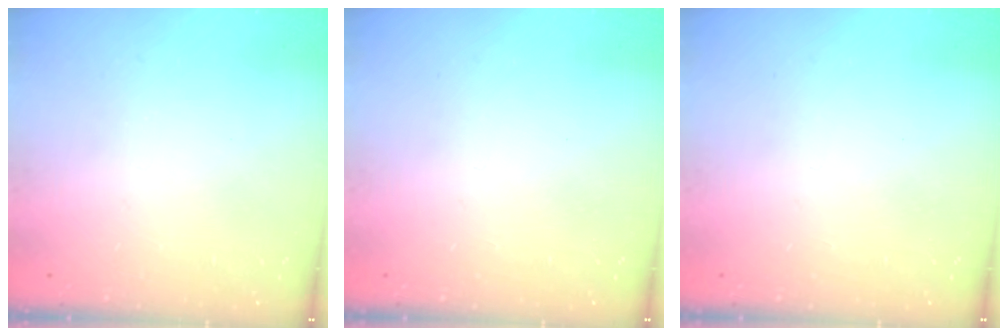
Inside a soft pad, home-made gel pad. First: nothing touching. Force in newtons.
{"total": 0.0}
{"total": 0.0}